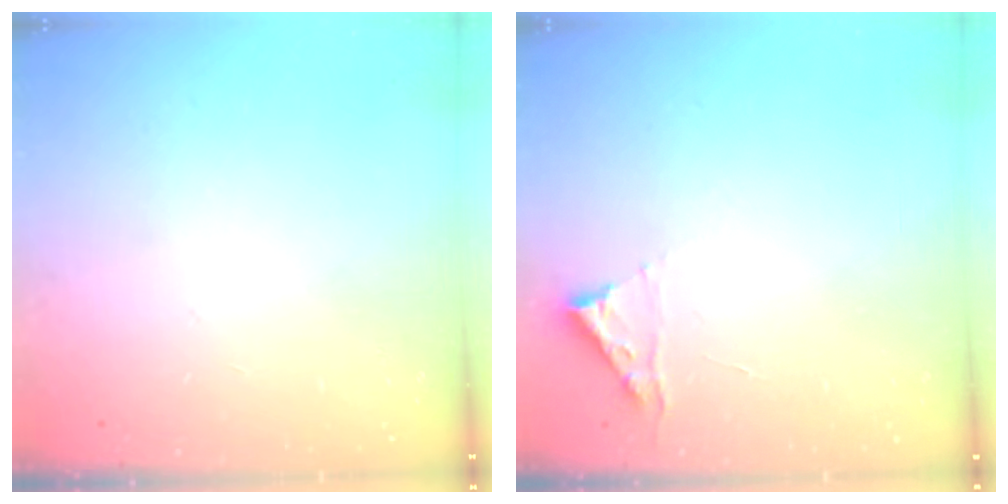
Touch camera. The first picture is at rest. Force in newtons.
{"total": 2.8, "press": 2.8, "slide": 0.3}